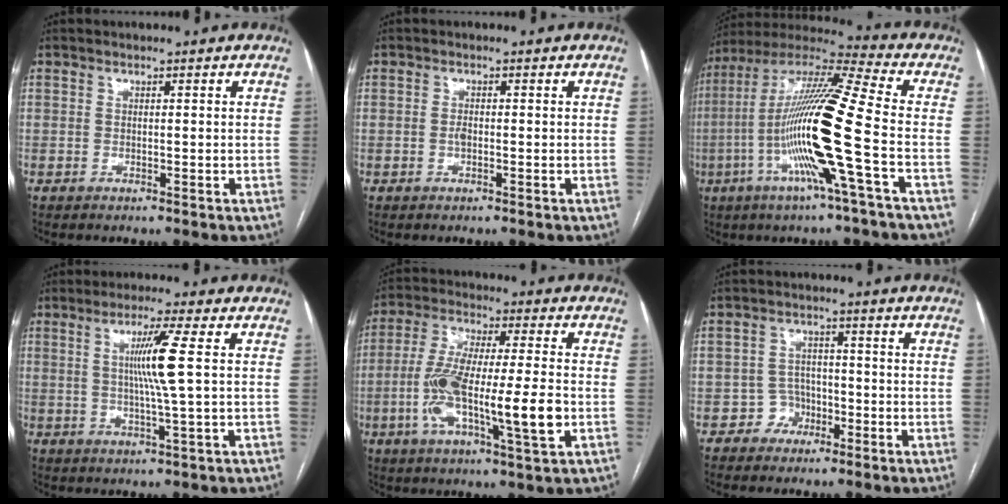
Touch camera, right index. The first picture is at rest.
{"total": 1.0, "force": [-0.2, 0.5, 0.9], "torque": [-0.018, 0.001, -0.003]}
{"total": 19.1, "force": [-4.7, -0.8, 18.5], "torque": [-0.365, -0.009, -0.102]}
{"total": 6.9, "force": [1.1, -1.4, 6.7], "torque": [-0.123, -0.003, 0.025]}
{"total": 15.7, "force": [-3.3, 2.0, 15.2], "torque": [-0.290, -0.001, -0.057]}
{"total": 3.6, "force": [-1.8, 3.1, 0.3], "torque": [0.003, 0.016, -0.034]}